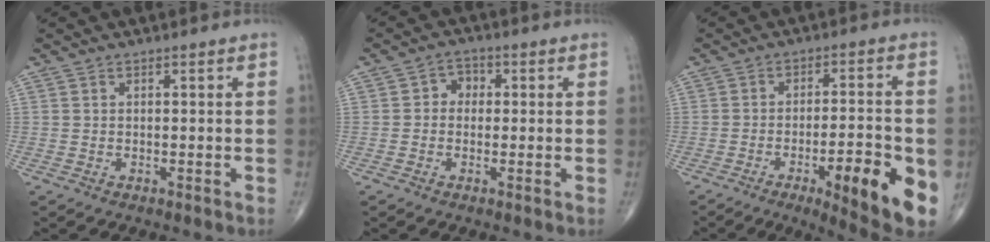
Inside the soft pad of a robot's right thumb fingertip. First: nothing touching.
{"total": 3.4, "force": [0.1, 2.9, 1.8], "torque": [-0.005, 0.014, -0.008]}
{"total": 14.2, "force": [-5.0, 3.3, 12.8], "torque": [-0.172, 0.007, -0.065]}